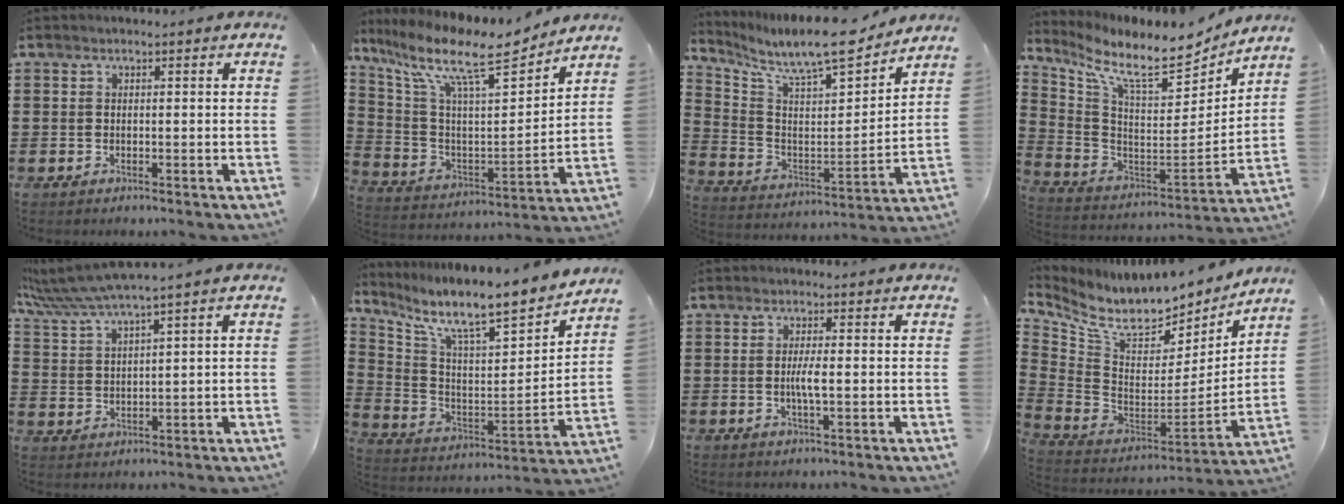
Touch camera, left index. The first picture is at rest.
{"total": 13.1, "force": [9.5, 3.0, 8.4], "torque": [-0.191, -0.055, 0.156]}
{"total": 10.1, "force": [9.1, 1.6, 4.1], "torque": [-0.115, -0.068, 0.151]}
{"total": 10.3, "force": [8.7, 1.7, 5.2], "torque": [-0.124, -0.070, 0.143]}
{"total": 5.4, "force": [4.5, -0.2, 3.0], "torque": [-0.080, -0.025, 0.076]}
{"total": 8.6, "force": [7.3, 1.0, 4.4], "torque": [-0.104, -0.066, 0.113]}
{"total": 3.2, "force": [-0.2, 0.5, 3.1], "torque": [-0.063, -0.004, -0.007]}
{"total": 9.1, "force": [7.7, 2.9, 3.9], "torque": [-0.108, -0.066, 0.133]}